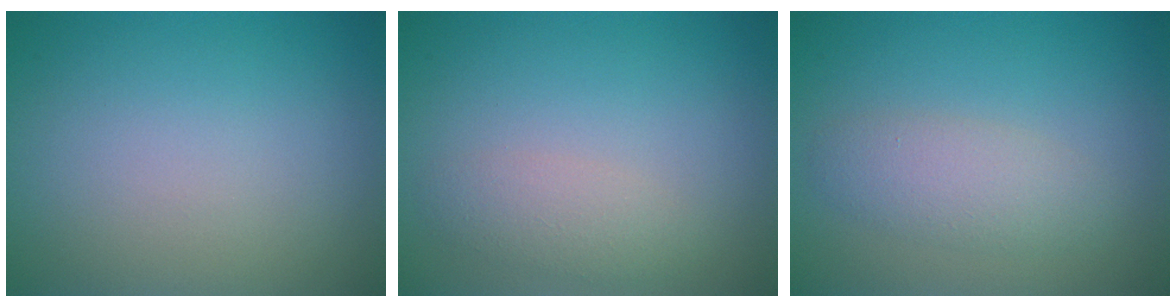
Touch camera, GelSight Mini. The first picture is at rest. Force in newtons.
{"total": 1.9, "press": 1.9, "slide": 0.0}
{"total": 2.8, "press": 2.8, "slide": 0.1}